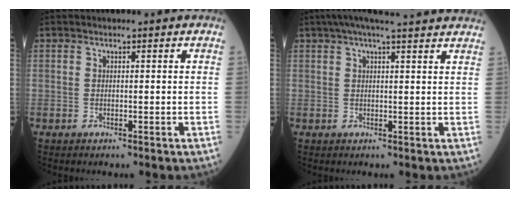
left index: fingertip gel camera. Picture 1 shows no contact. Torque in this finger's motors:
{"motor_torque": [-0.19, -0.27, 0.01, 0.03]}